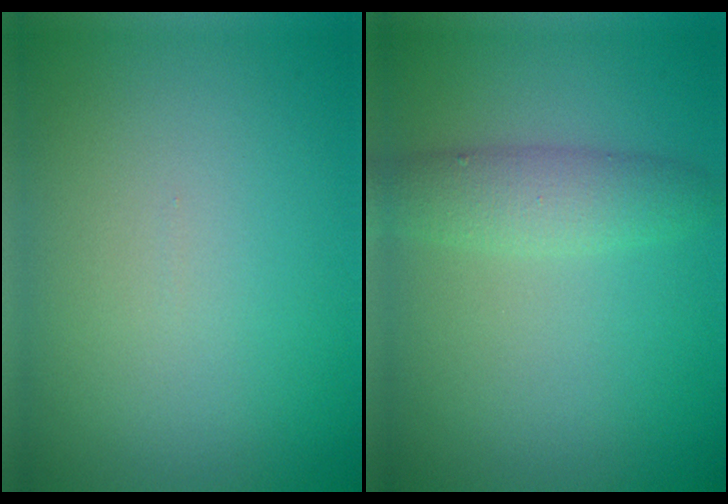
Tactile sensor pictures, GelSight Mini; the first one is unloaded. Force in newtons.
{"total": 2.9, "press": 2.9, "slide": 0.0}